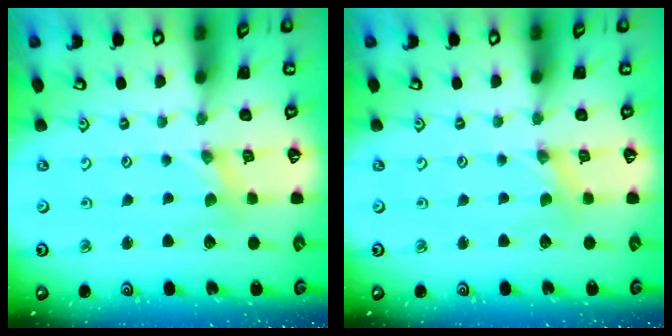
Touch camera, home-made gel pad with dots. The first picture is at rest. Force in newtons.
{"total": 0.0}